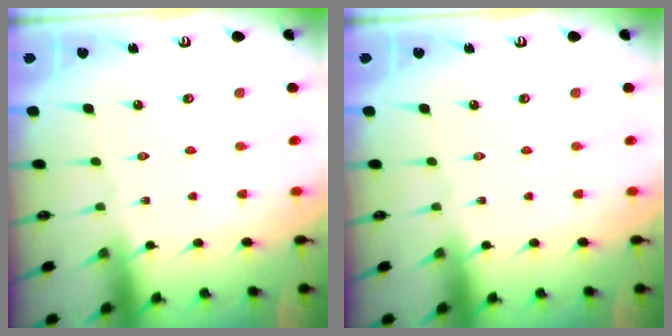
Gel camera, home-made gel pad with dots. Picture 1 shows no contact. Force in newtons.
{"total": 0.0}